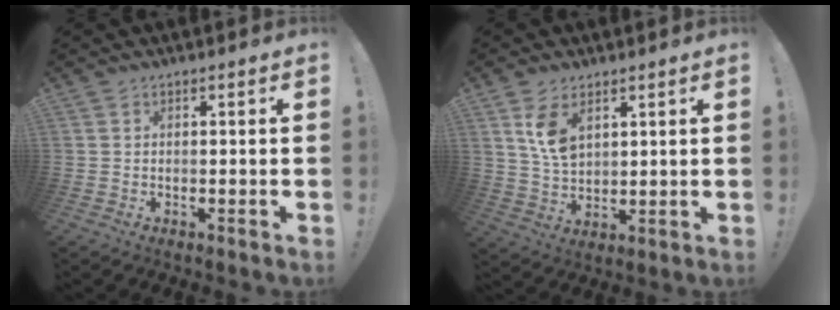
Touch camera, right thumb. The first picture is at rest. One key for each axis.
{"total": 8.4, "fx": 4.3, "fy": 5.0, "fz": 5.2, "tx": -0.088, "ty": -0.013, "tz": 0.082}